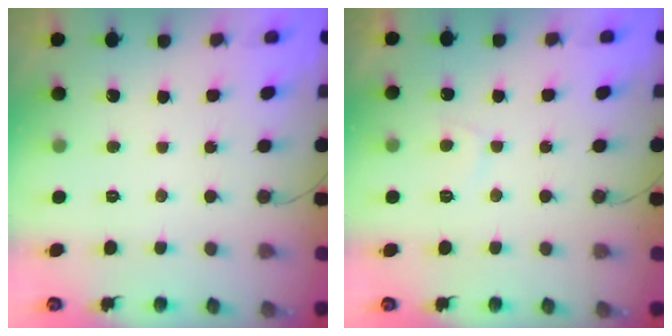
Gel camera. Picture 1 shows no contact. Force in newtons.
{"total": 3.0, "press": 2.9, "slide": 0.7}